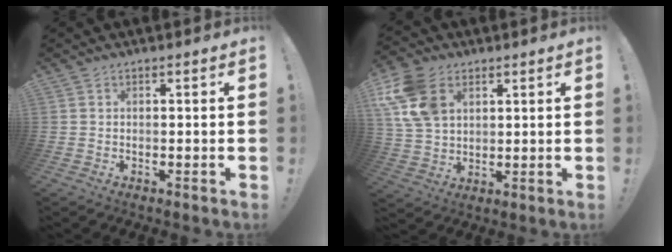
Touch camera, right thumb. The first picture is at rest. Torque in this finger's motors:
{"motor_torque": [1.35, 1.69, 1.11, 0.36, 0.11]}